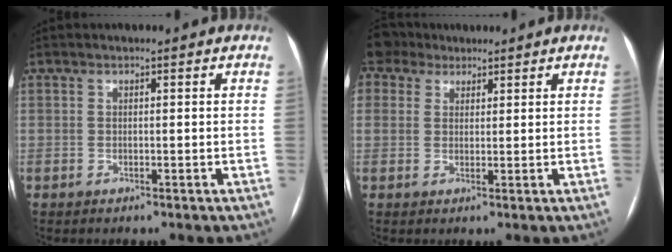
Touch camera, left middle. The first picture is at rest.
{"total": 5.5, "force": [4.1, 3.5, 0.7], "torque": [-0.020, 0.031, 0.082]}